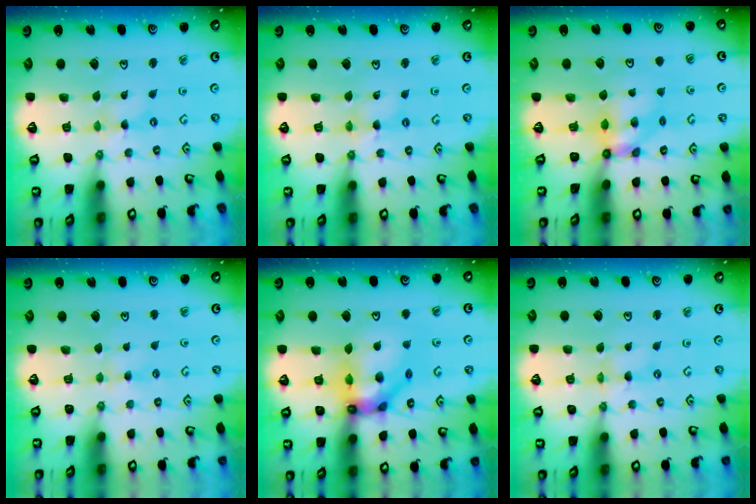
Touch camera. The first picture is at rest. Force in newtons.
{"total": 2.6, "press": 2.6, "slide": 0.4}
{"total": 5.4, "press": 5.4, "slide": 0.6}
{"total": 1.9, "press": 1.9, "slide": 0.3}
{"total": 14.9, "press": 14.7, "slide": 1.9}
{"total": 0.0}